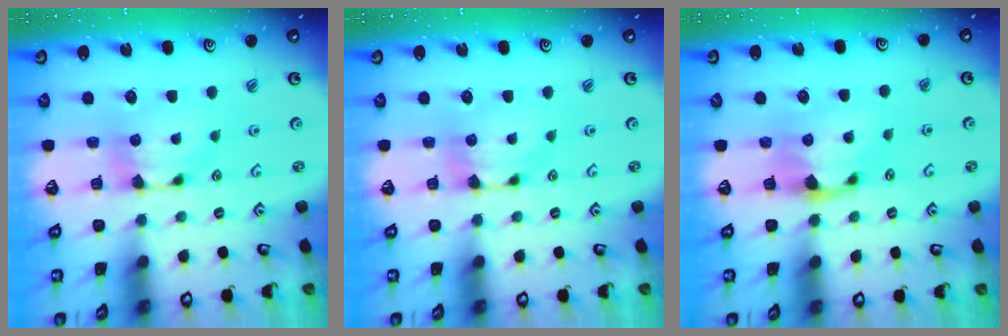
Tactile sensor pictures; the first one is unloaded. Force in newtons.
{"total": 0.0}
{"total": 0.9, "press": 0.5, "slide": 0.8}